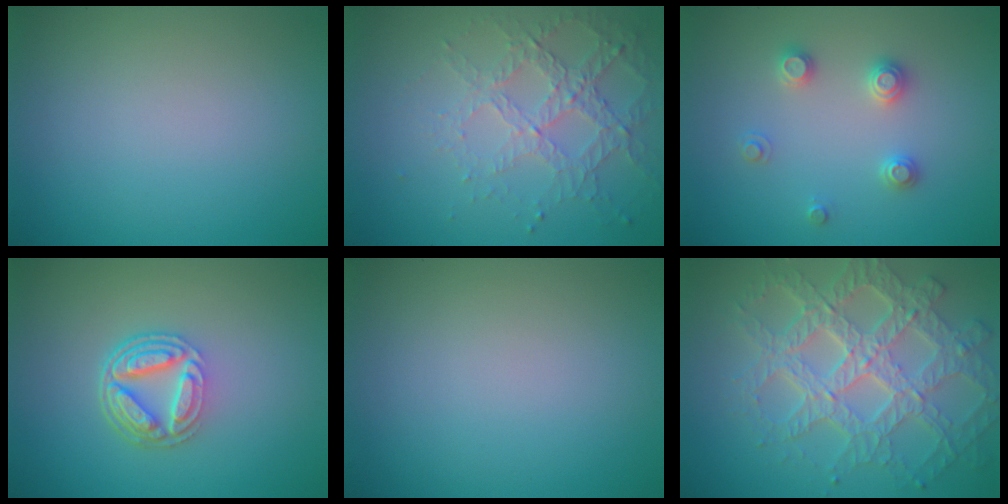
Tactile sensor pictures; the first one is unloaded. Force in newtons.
{"total": 4.5, "press": 3.1, "slide": 3.3}
{"total": 2.3, "press": 2.3, "slide": 0.2}
{"total": 4.7, "press": 3.4, "slide": 3.2}
{"total": 0.0}
{"total": 7.8, "press": 5.8, "slide": 5.3}